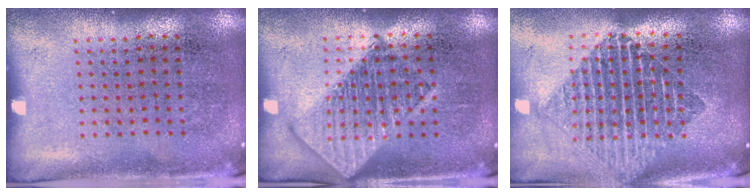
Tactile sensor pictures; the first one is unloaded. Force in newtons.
{"total": 2.0, "press": 1.9, "slide": 0.2}
{"total": 1.8, "press": 1.5, "slide": 1.0}